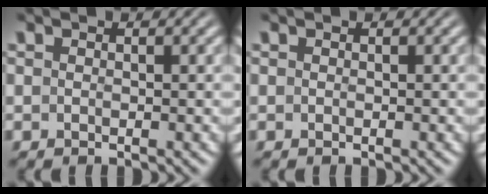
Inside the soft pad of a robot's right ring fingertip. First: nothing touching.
{"total": 0.0}